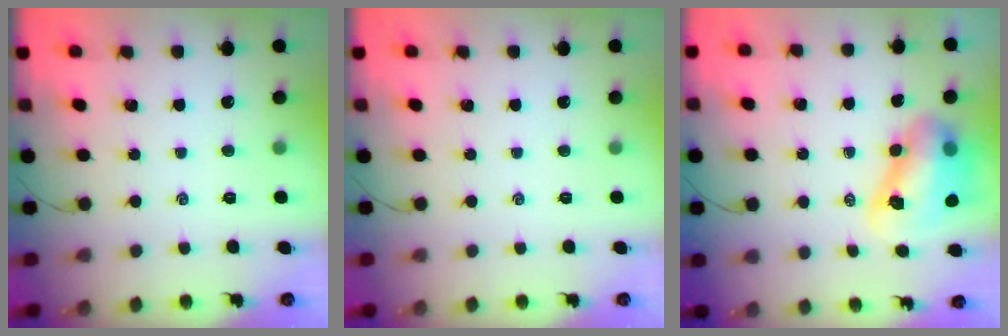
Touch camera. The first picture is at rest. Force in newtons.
{"total": 0.0}
{"total": 10.7, "press": 10.3, "slide": 2.9}